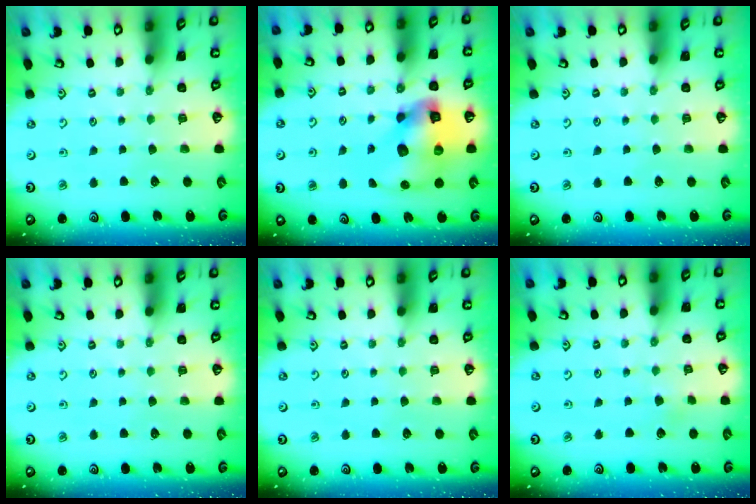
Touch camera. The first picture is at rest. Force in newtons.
{"total": 15.0, "press": 14.8, "slide": 2.3}
{"total": 0.0}
{"total": 0.0}
{"total": 0.0}
{"total": 1.6, "press": 1.6, "slide": 0.0}